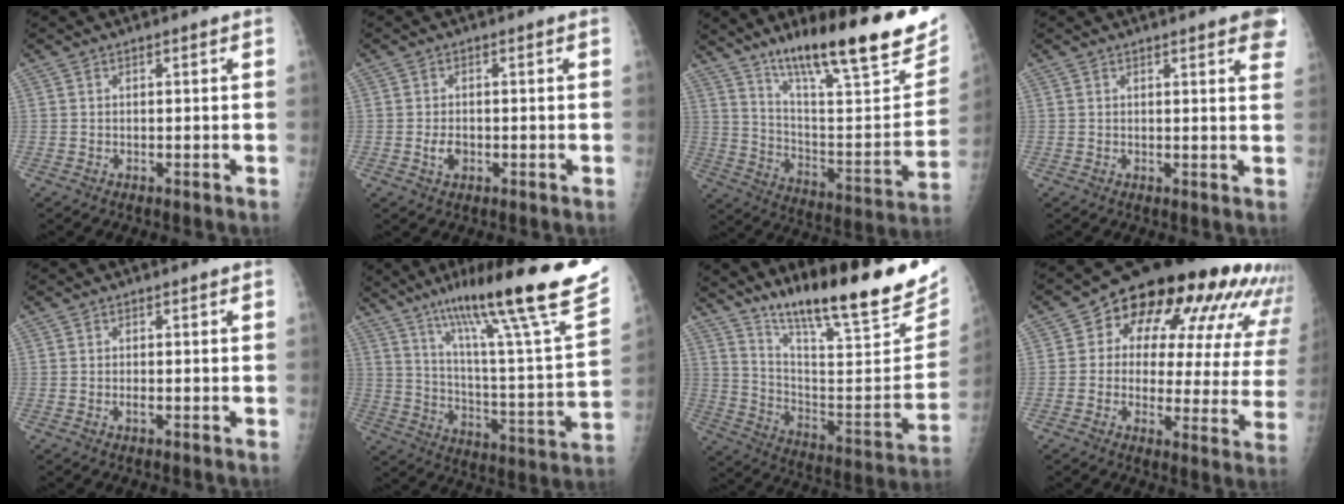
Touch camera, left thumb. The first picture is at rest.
{"total": 2.4, "force": [-0.6, 1.6, 1.7], "torque": [-0.028, 0.002, -0.009]}
{"total": 27.7, "force": [18.0, 5.9, 20.1], "torque": [-0.278, -0.066, 0.292]}
{"total": 6.9, "force": [4.2, 1.4, 5.3], "torque": [-0.046, -0.006, 0.042]}
{"total": 0.8, "force": [-0.2, 0.3, 0.7], "torque": [-0.013, 0.001, -0.003]}
{"total": 29.2, "force": [18.9, 3.0, 22.0], "torque": [-0.330, -0.063, 0.292]}
{"total": 26.5, "force": [19.0, 5.0, 17.8], "torque": [-0.251, -0.083, 0.303]}
{"total": 25.2, "force": [11.8, 12.9, 18.1], "torque": [-0.211, 0.008, 0.151]}